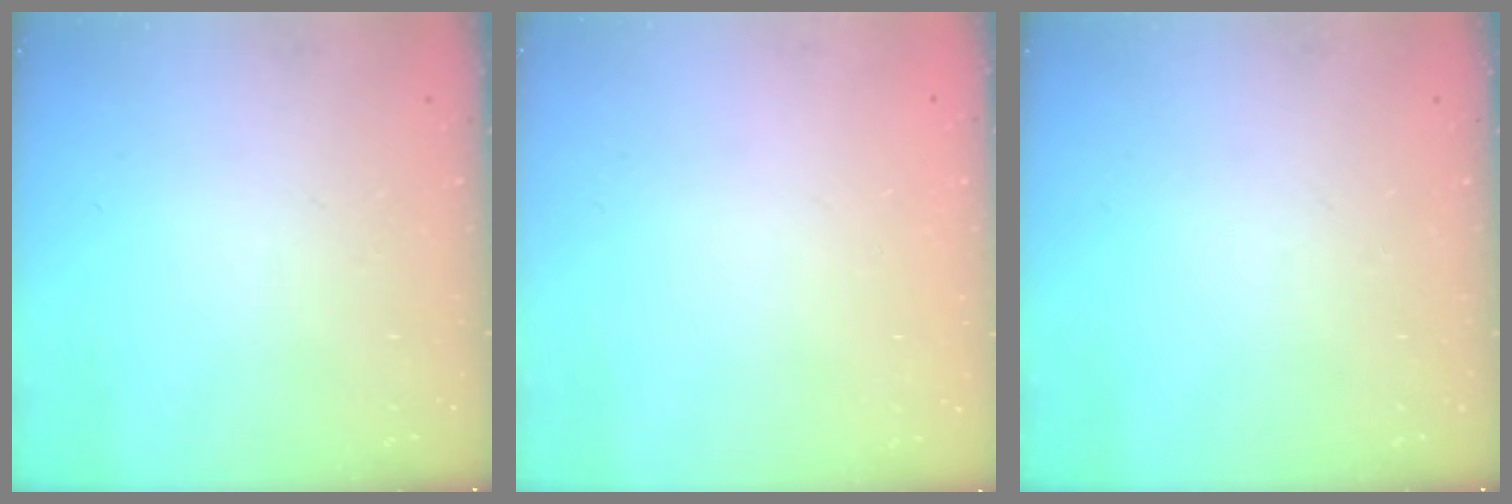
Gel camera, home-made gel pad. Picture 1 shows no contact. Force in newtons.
{"total": 1.8, "press": 1.8, "slide": 0.2}
{"total": 0.0}